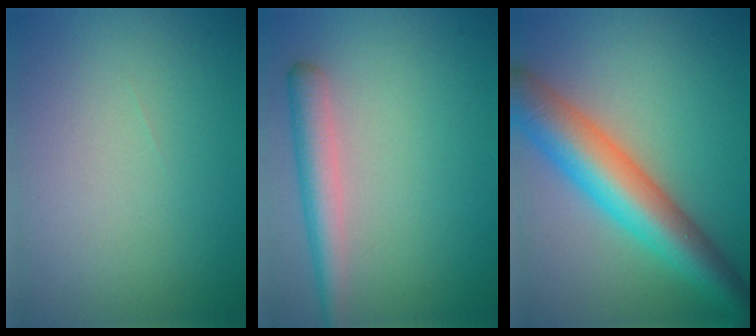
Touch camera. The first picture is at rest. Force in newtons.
{"total": 3.3, "press": 3.3, "slide": 0.1}
{"total": 8.4, "press": 8.4, "slide": 0.4}